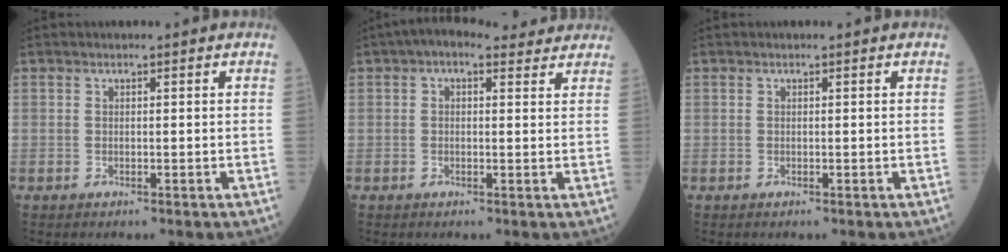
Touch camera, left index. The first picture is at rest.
{"total": 6.3, "force": [4.8, 2.8, 3.1], "torque": [-0.046, 0.041, 0.064]}
{"total": 0.0}